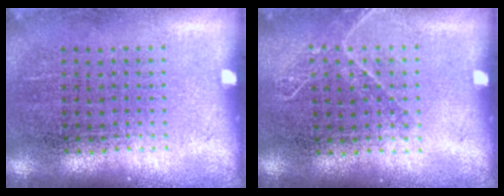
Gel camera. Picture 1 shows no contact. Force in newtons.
{"total": 1.0, "press": 0.9, "slide": 0.3}